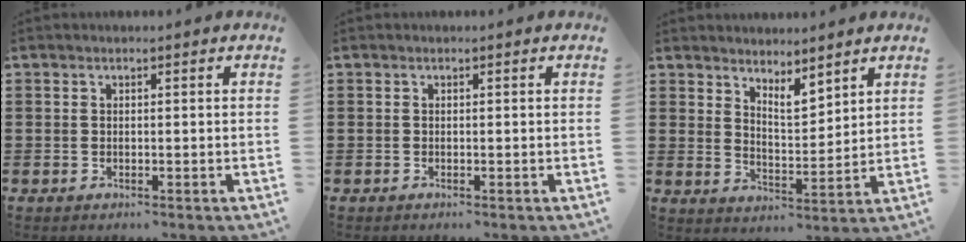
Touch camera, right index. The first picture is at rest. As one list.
[{"total": 0.0}, {"total": 4.6, "force": [4.3, 1.1, 1.2], "torque": [-0.019, -0.017, 0.077]}]